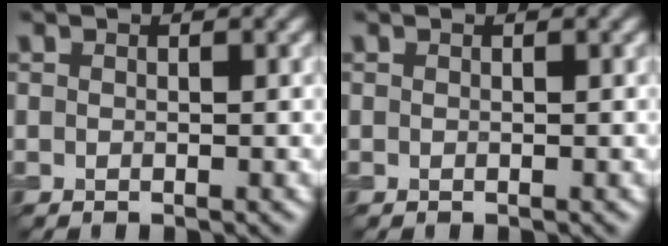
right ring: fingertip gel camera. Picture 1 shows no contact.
{"total": 0.0}